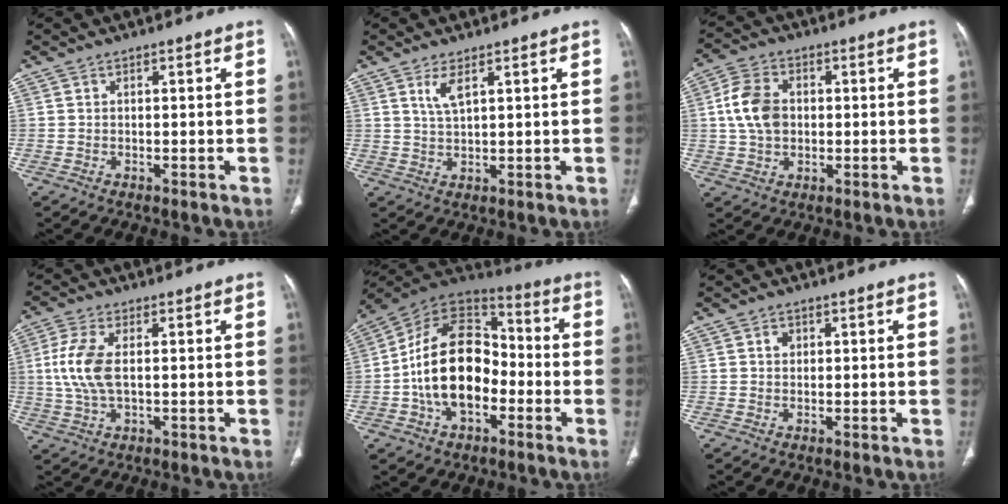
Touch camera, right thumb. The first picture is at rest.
{"total": 3.5, "force": [1.8, 0.9, 2.8], "torque": [-0.062, -0.010, 0.044]}
{"total": 8.7, "force": [0.7, 6.3, 6.0], "torque": [-0.106, 0.011, 0.010]}
{"total": 8.1, "force": [0.5, 3.8, 7.1], "torque": [-0.172, 0.001, 0.010]}
{"total": 19.4, "force": [-3.6, 12.5, 14.4], "torque": [-0.224, 0.046, -0.068]}
{"total": 1.5, "force": [0.5, 1.3, 0.7], "torque": [-0.005, 0.001, 0.006]}